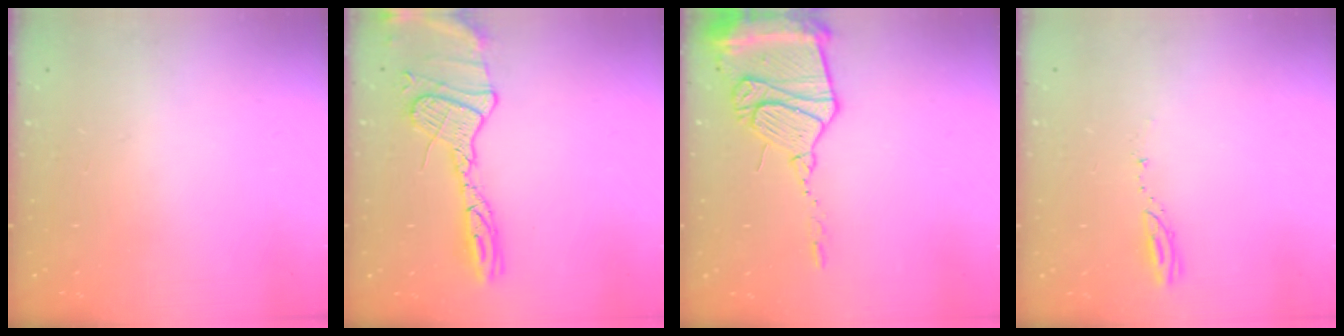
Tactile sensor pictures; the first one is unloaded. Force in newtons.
{"total": 15.6, "press": 15.6, "slide": 1.3}
{"total": 17.8, "press": 17.7, "slide": 1.5}
{"total": 3.1, "press": 3.0, "slide": 0.3}